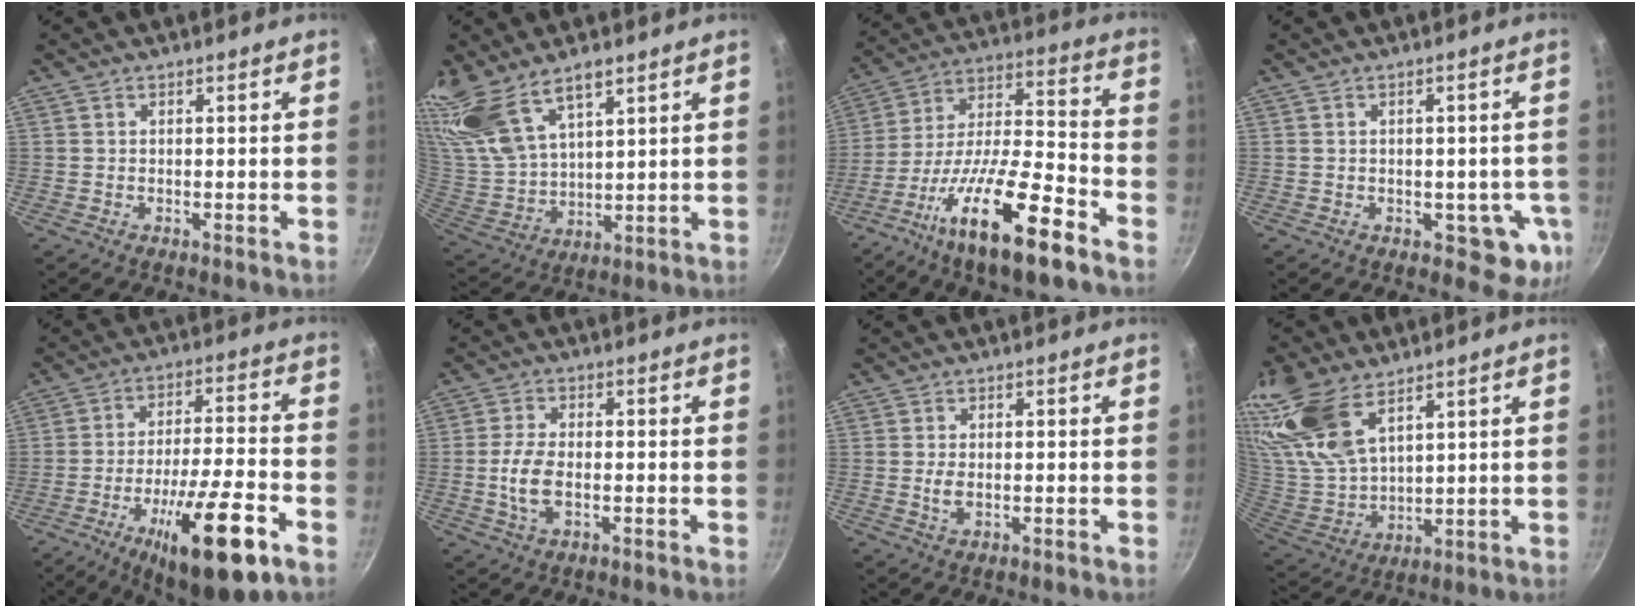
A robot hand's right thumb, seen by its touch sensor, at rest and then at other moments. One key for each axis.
{"total": 15.0, "fx": 10.7, "fy": 5.8, "fz": 8.7, "tx": -0.161, "ty": -0.055, "tz": 0.230}
{"total": 21.7, "fx": -12.0, "fy": 5.9, "fz": 17.0, "tx": -0.280, "ty": 0.059, "tz": -0.219}
{"total": 7.2, "fx": -1.7, "fy": 4.7, "fz": 5.2, "tx": -0.022, "ty": 0.009, "tz": -0.016}
{"total": 19.5, "fx": -9.3, "fy": 4.9, "fz": 16.5, "tx": -0.256, "ty": 0.035, "tz": -0.144}
{"total": 6.2, "fx": -1.3, "fy": 3.1, "fz": 5.3, "tx": -0.110, "ty": 0.010, "tz": -0.030}
{"total": 2.4, "fx": -0.3, "fy": 1.2, "fz": 2.0, "tx": -0.041, "ty": 0.002, "tz": -0.005}
{"total": 18.3, "fx": 11.5, "fy": 8.9, "fz": 11.2, "tx": -0.231, "ty": -0.037, "tz": 0.245}